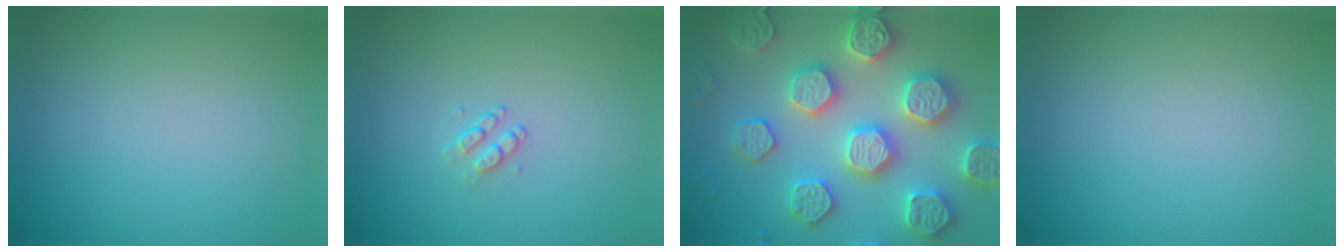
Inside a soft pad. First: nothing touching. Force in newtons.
{"total": 1.1, "press": 0.8, "slide": 0.7}
{"total": 7.9, "press": 7.7, "slide": 1.7}
{"total": 0.0}